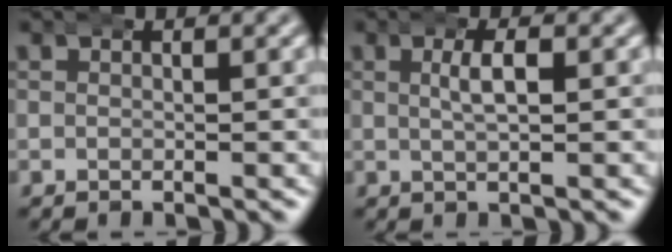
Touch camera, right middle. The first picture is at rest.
{"total": 2.4, "force": [0.6, 0.5, 2.3], "torque": [-0.037, 0.006, 0.010]}